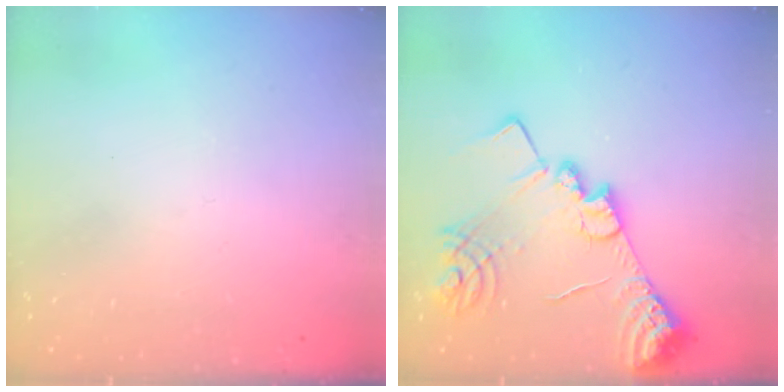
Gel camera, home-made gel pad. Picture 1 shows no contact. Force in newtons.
{"total": 18.2, "press": 18.1, "slide": 1.5}